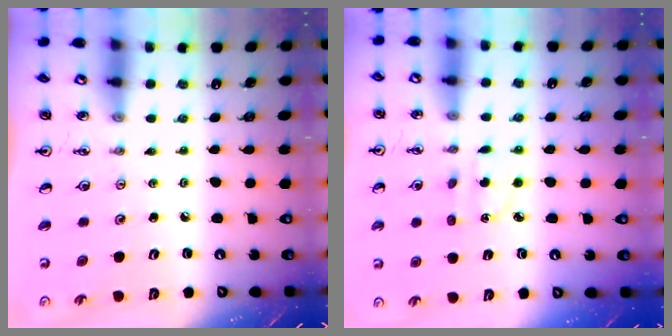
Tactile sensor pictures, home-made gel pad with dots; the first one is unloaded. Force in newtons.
{"total": 3.3, "press": 3.2, "slide": 0.8}